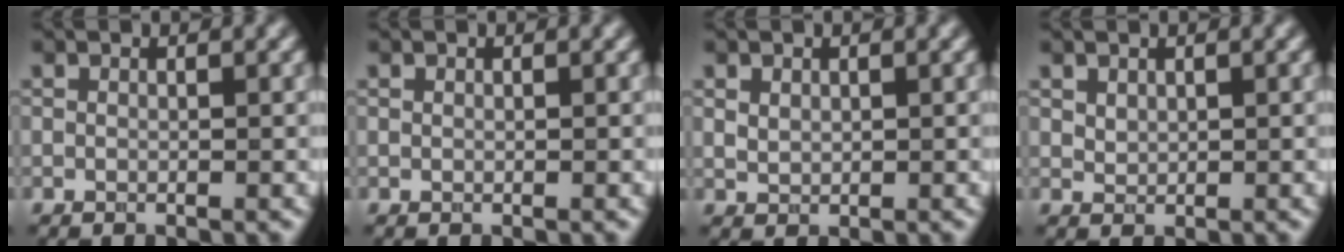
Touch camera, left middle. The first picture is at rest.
{"total": 0.0}
{"total": 1.1, "force": [0.6, 0.9, 0.5], "torque": [-0.011, -0.001, 0.014]}
{"total": 0.9, "force": [0.7, 0.6, 0.3], "torque": [-0.008, -0.002, 0.017]}